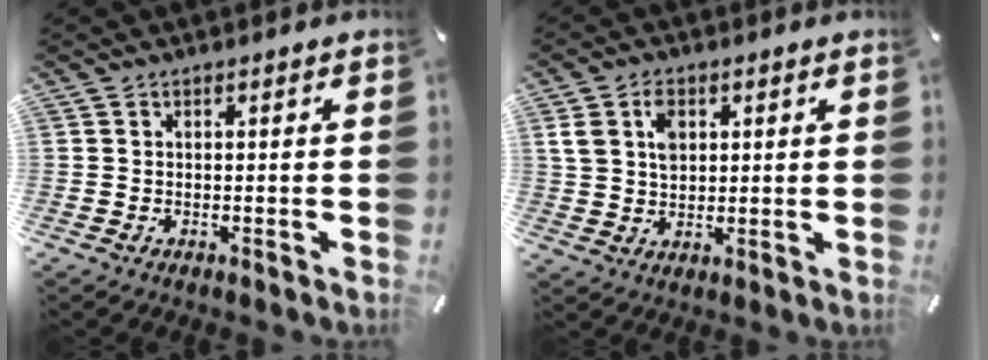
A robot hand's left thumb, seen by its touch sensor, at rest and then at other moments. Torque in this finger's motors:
{"motor_torque": [0.75, 1.11, 0.54, -0.81, 0.23]}